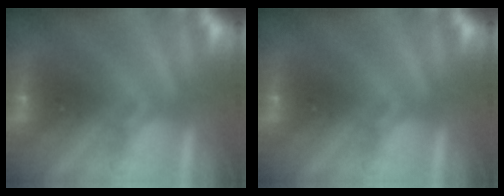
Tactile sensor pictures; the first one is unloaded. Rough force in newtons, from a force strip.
{"total": 0.0}